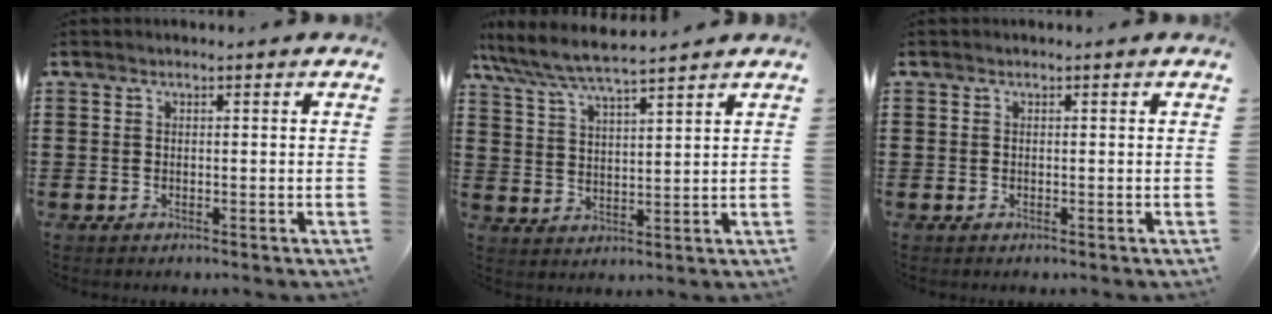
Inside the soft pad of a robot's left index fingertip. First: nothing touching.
{"total": 6.0, "force": [5.4, 0.4, 2.5], "torque": [-0.069, -0.027, 0.094]}
{"total": 0.0}